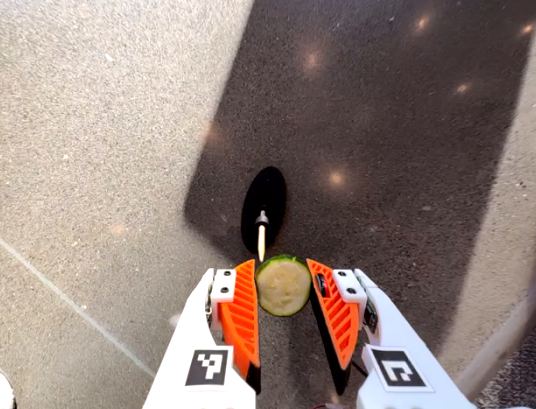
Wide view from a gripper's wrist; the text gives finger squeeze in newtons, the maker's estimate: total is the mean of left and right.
{"total": 8.0, "left": 7.8, "right": 8.2}